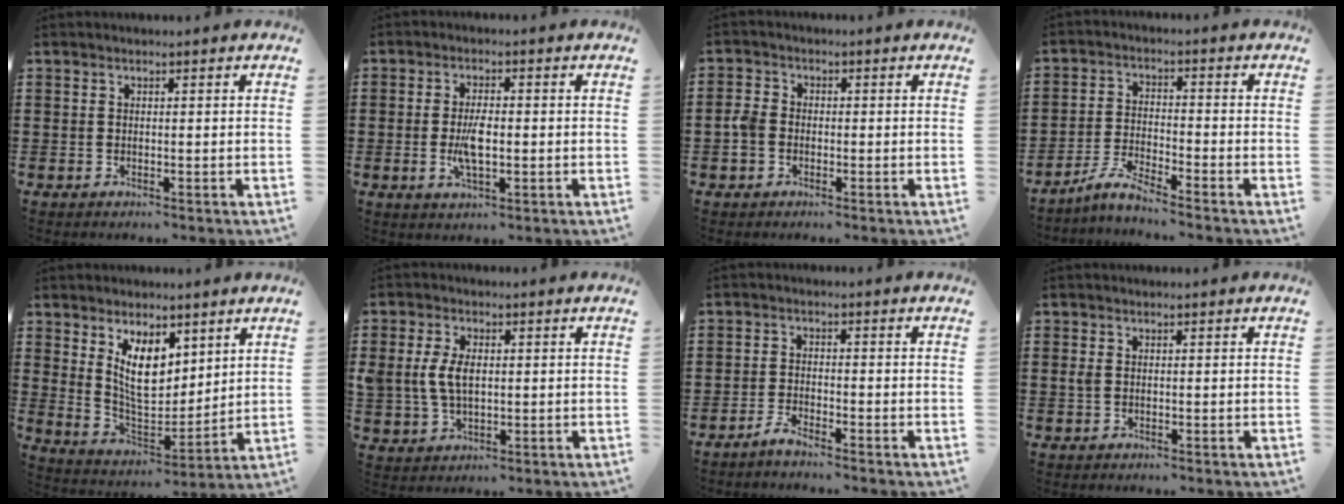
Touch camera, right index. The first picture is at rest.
{"total": 4.8, "force": [-0.6, 1.8, 4.4], "torque": [-0.101, -0.004, -0.018]}
{"total": 3.0, "force": [-0.9, 2.2, 1.7], "torque": [-0.049, 0.000, -0.023]}
{"total": 4.5, "force": [-4.1, 0.0, 1.8], "torque": [-0.053, -0.005, -0.086]}
{"total": 9.1, "force": [4.5, 4.7, 6.4], "torque": [-0.123, -0.009, 0.084]}
{"total": 5.4, "force": [0.5, 3.3, 4.2], "torque": [-0.108, 0.005, 0.001]}
{"total": 2.4, "force": [-2.3, 0.0, 0.5], "torque": [-0.020, -0.002, -0.048]}
{"total": 1.0, "force": [0.1, 0.7, 0.8], "torque": [-0.026, 0.001, -0.001]}